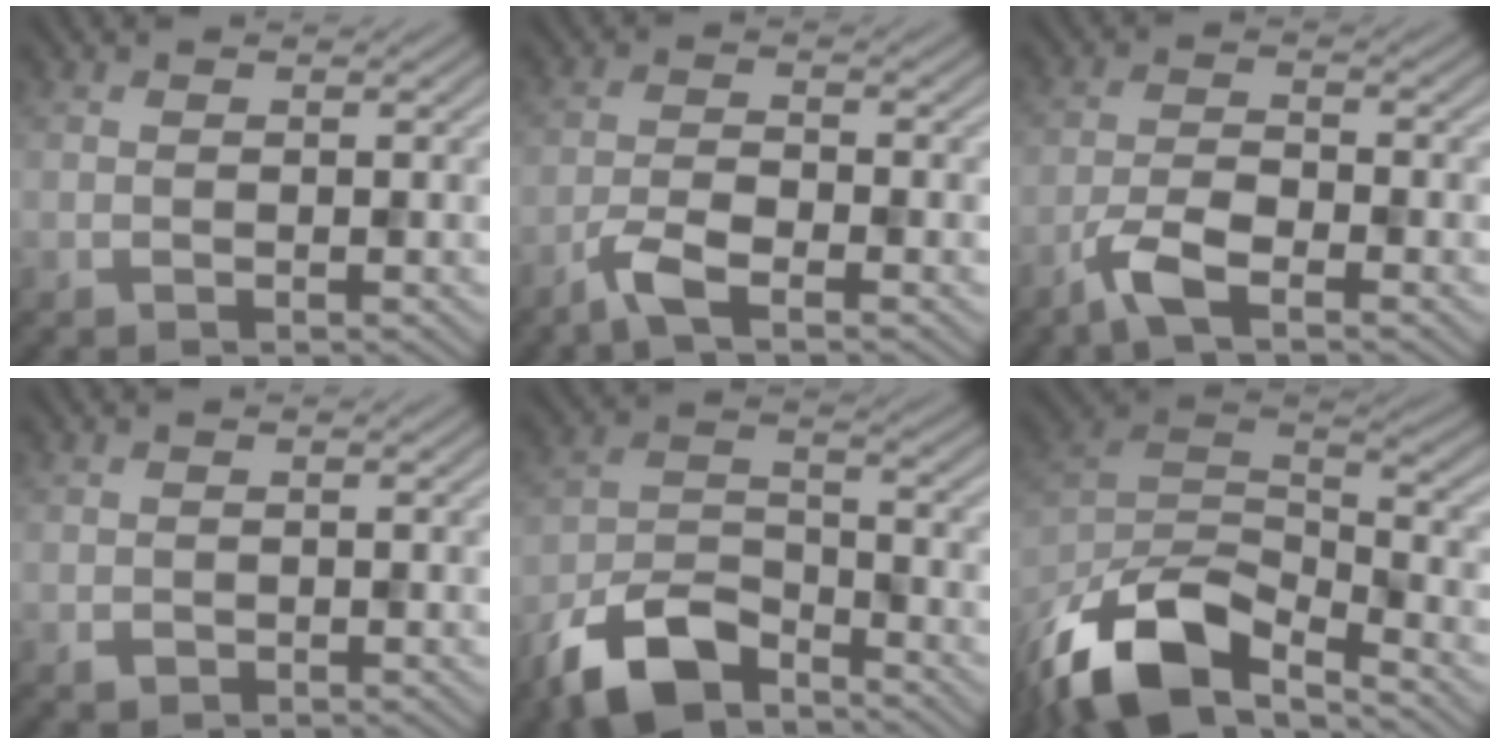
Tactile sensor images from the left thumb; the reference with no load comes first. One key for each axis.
{"total": 4.1, "fx": -2.8, "fy": 1.0, "fz": 2.8, "tx": -0.065, "ty": -0.001, "tz": -0.066}
{"total": 4.7, "fx": -3.1, "fy": 1.3, "fz": 3.3, "tx": -0.074, "ty": -0.001, "tz": -0.073}
{"total": 0.7, "fx": -0.3, "fy": 0.6, "fz": 0.1, "tx": -0.002, "ty": -0.004, "tz": -0.006}
{"total": 9.9, "fx": -7.1, "fy": 4.3, "fz": 5.4, "tx": -0.105, "ty": -0.007, "tz": -0.155}
{"total": 15.0, "fx": -10.3, "fy": 6.3, "fz": 9.0, "tx": -0.219, "ty": -0.021, "tz": -0.189}